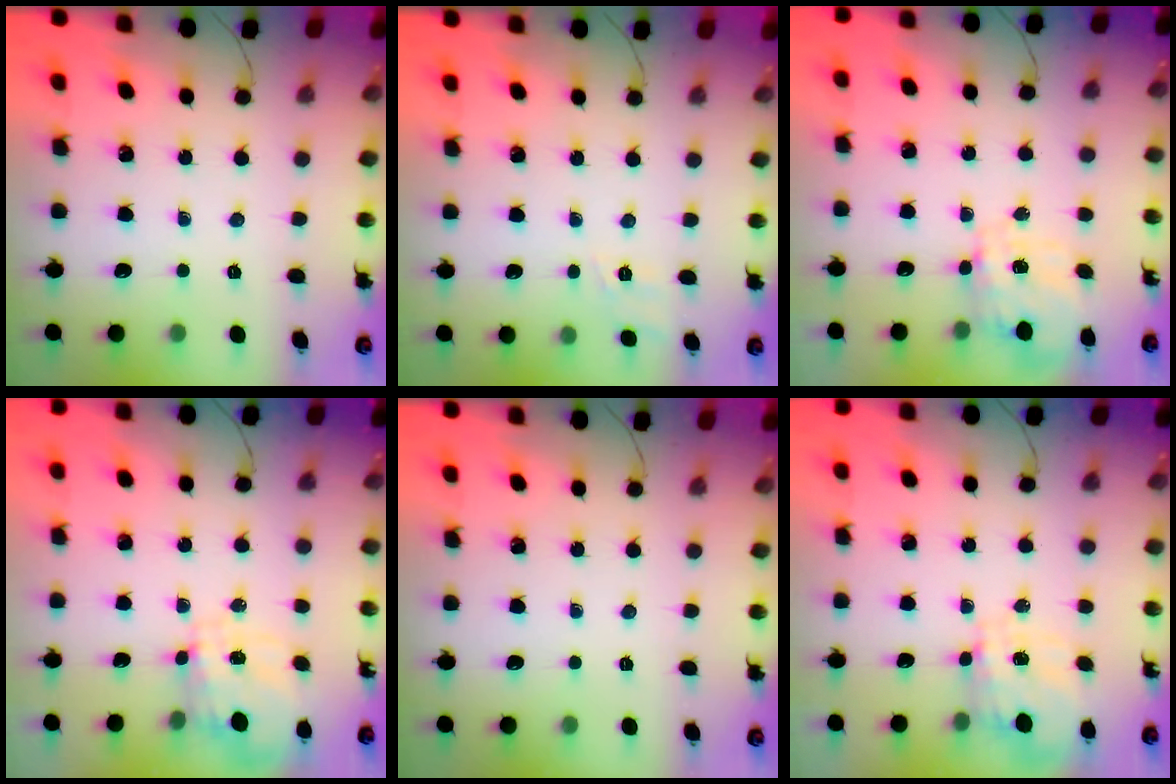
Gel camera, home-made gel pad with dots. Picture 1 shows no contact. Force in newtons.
{"total": 8.4, "press": 8.1, "slide": 2.0}
{"total": 4.0, "press": 3.9, "slide": 0.8}
{"total": 9.6, "press": 9.5, "slide": 0.8}
{"total": 0.0}
{"total": 3.5, "press": 3.4, "slide": 1.0}